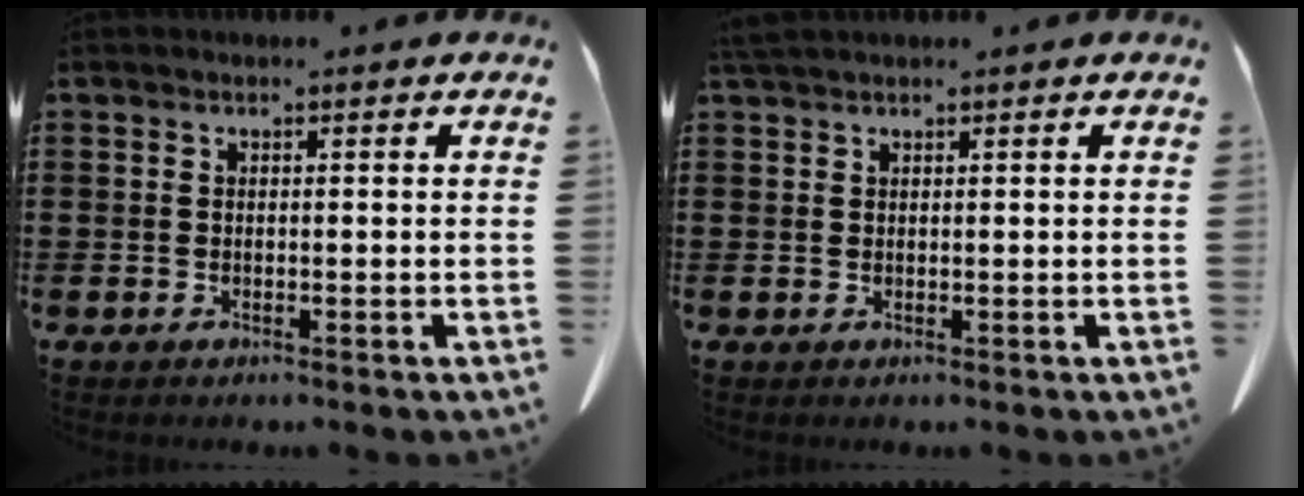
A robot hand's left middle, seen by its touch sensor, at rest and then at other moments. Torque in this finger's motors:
{"motor_torque": [0.34, 0.31, 0.00, 0.00]}